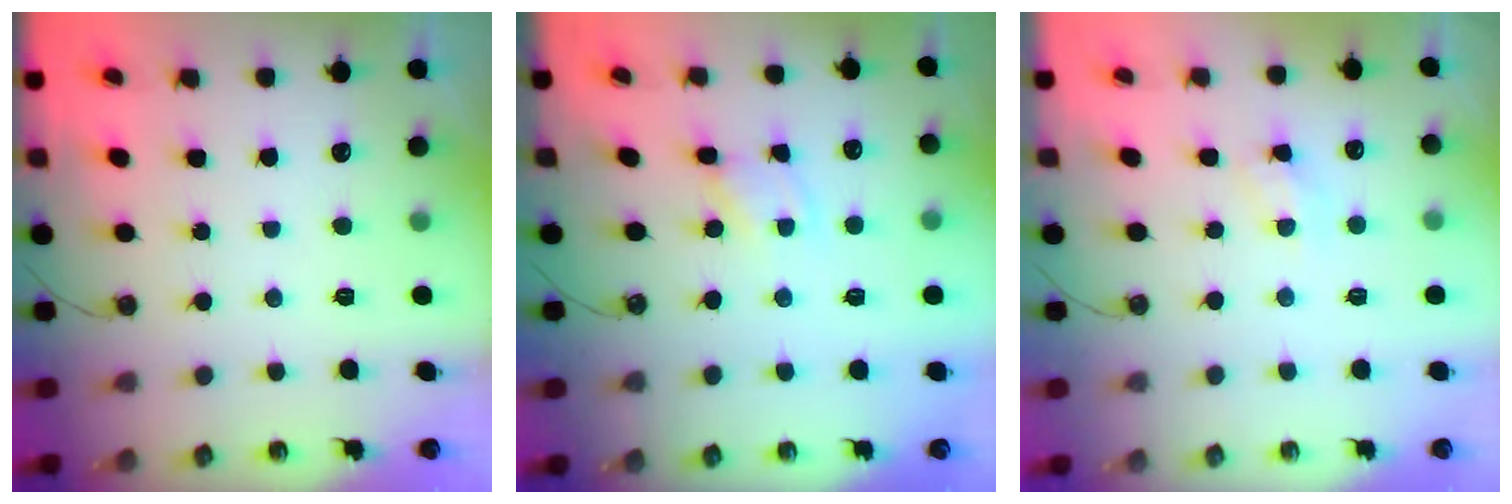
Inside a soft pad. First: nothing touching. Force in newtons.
{"total": 1.5, "press": 1.5, "slide": 0.0}
{"total": 4.3, "press": 4.3, "slide": 0.6}